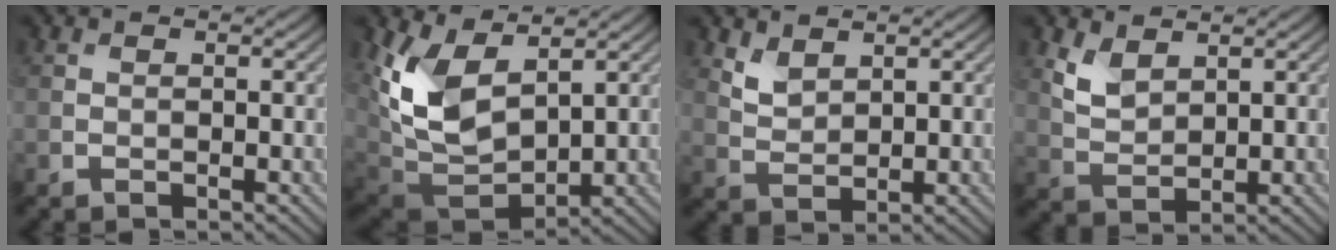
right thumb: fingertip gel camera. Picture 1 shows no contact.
{"total": 12.5, "force": [4.9, 7.0, 9.1], "torque": [-0.226, -0.009, 0.108]}
{"total": 3.1, "force": [2.2, 1.5, 1.5], "torque": [-0.041, -0.005, 0.052]}
{"total": 4.0, "force": [2.5, 2.1, 2.3], "torque": [-0.062, -0.005, 0.055]}